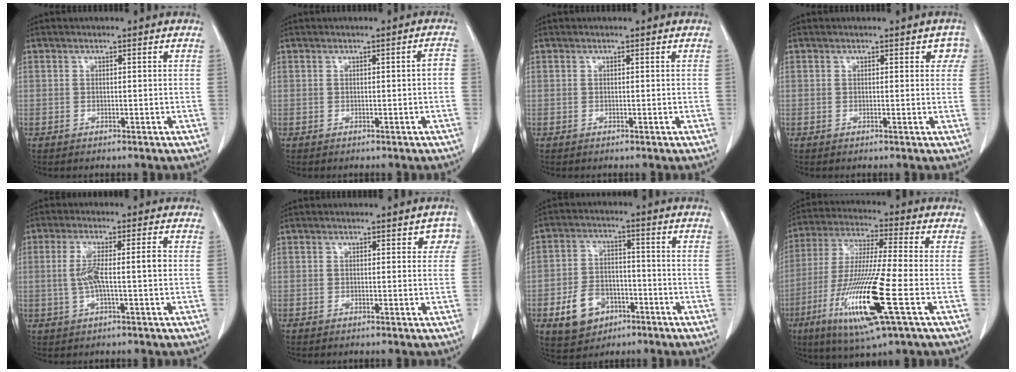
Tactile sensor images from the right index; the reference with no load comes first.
{"total": 1.3, "force": [-0.4, 0.2, 1.3], "torque": [-0.011, 0.002, -0.005]}
{"total": 0.0}
{"total": 2.5, "force": [1.1, 1.6, 1.5], "torque": [-0.001, 0.007, 0.006]}
{"total": 6.2, "force": [-0.2, 0.6, 6.1], "torque": [-0.123, 0.011, -0.004]}
{"total": 2.5, "force": [1.1, 1.7, 1.6], "torque": [0.000, 0.010, 0.006]}
{"total": 8.6, "force": [-3.8, 6.3, 4.4], "torque": [-0.095, 0.011, -0.056]}
{"total": 17.2, "force": [-5.9, 0.5, 16.1], "torque": [-0.336, -0.029, -0.111]}